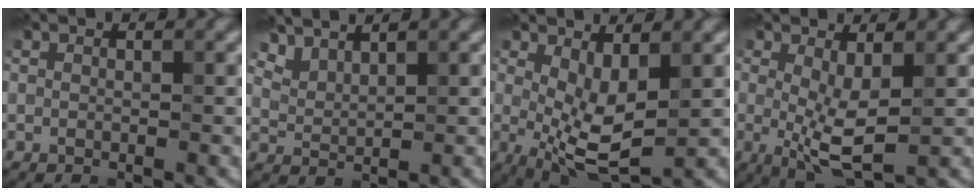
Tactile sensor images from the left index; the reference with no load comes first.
{"total": 2.8, "force": [2.7, 0.5, 0.8], "torque": [-0.024, 0.001, 0.062]}
{"total": 5.6, "force": [0.3, 2.3, 5.2], "torque": [-0.106, -0.011, 0.008]}
{"total": 4.8, "force": [0.0, 1.4, 4.6], "torque": [-0.090, -0.012, 0.001]}